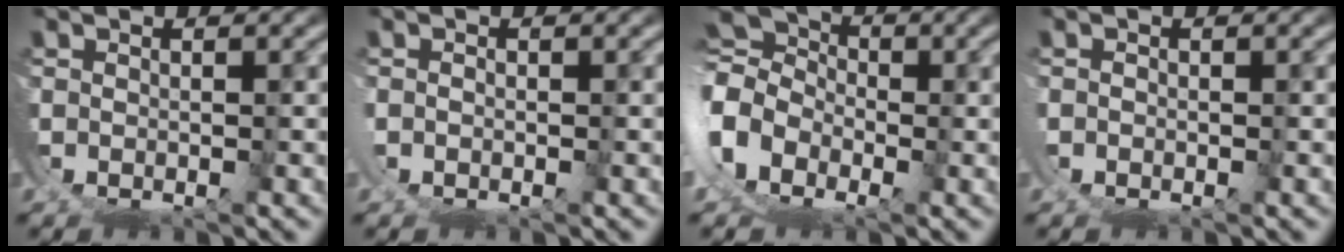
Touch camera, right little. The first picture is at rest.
{"total": 0.5, "force": [-0.1, 0.5, 0.1], "torque": [-0.002, -0.001, -0.003]}
{"total": 11.5, "force": [0.3, 10.9, 3.8], "torque": [-0.132, -0.024, -0.010]}
{"total": 0.7, "force": [-0.3, 0.6, -0.1], "torque": [0.001, -0.001, -0.006]}